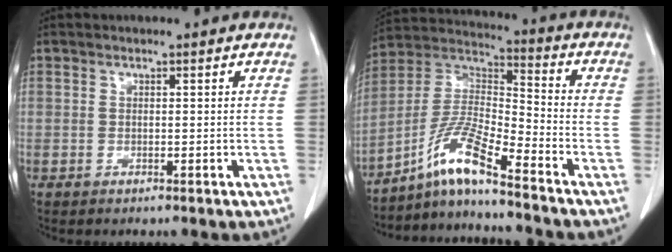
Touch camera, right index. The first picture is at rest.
{"total": 10.2, "force": [-7.7, -0.5, 6.7], "torque": [-0.145, 0.006, -0.147]}